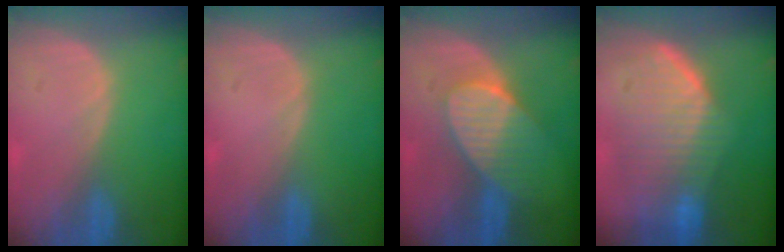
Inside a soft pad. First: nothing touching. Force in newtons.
{"total": 0.0}
{"total": 7.2, "press": 7.0, "slide": 1.7}
{"total": 9.7, "press": 9.0, "slide": 3.6}